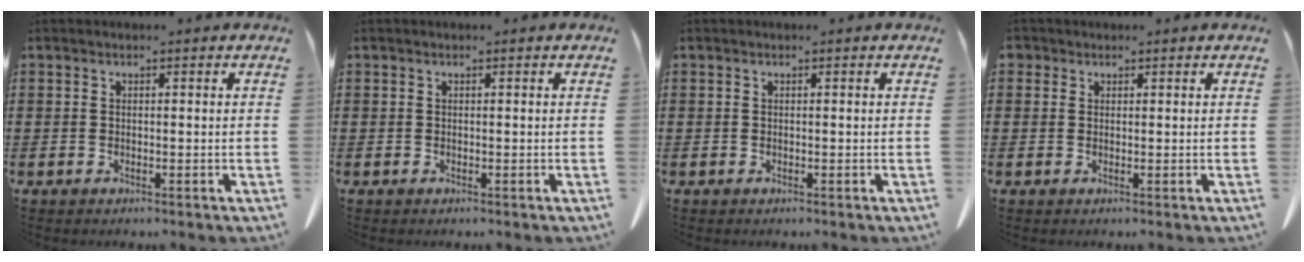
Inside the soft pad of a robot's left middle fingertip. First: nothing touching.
{"total": 0.0}
{"total": 0.0}
{"total": 1.1, "force": [0.7, 0.8, 0.1], "torque": [-0.006, 0.004, 0.013]}